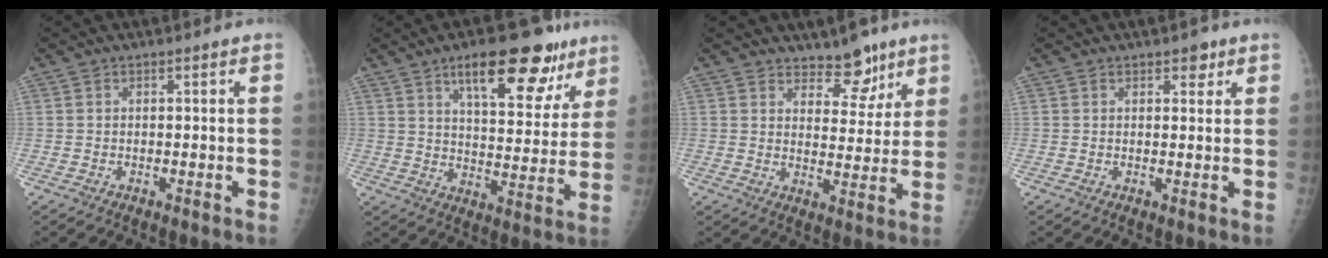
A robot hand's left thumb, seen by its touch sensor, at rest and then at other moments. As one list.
[{"total": 23.7, "force": [14.4, 8.9, 16.6], "torque": [-0.208, -0.048, 0.231]}, {"total": 7.3, "force": [5.6, 3.7, 2.9], "torque": [-0.004, -0.040, 0.086]}, {"total": 2.3, "force": [1.5, 1.3, 1.2], "torque": [0.001, -0.006, 0.018]}]